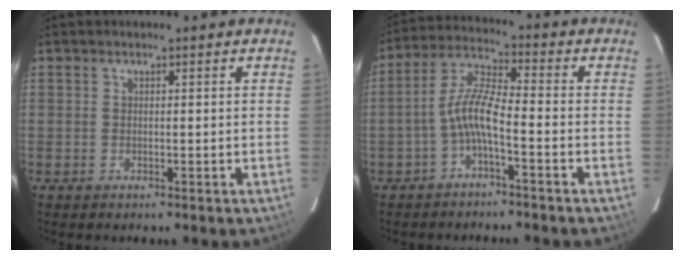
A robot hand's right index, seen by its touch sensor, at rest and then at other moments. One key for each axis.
{"total": 7.8, "fx": -2.9, "fy": 0.9, "fz": 7.1, "tx": -0.167, "ty": 0.018, "tz": -0.058}